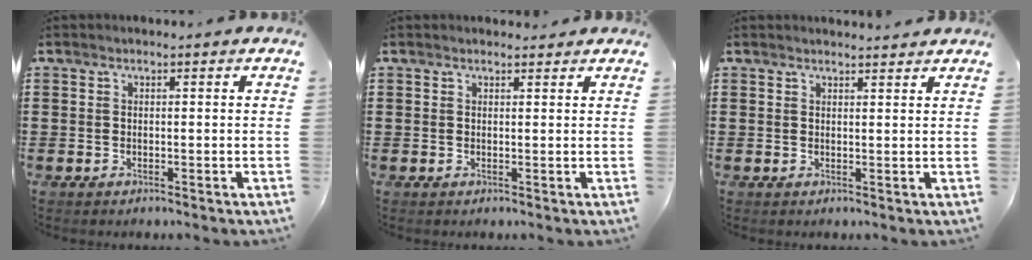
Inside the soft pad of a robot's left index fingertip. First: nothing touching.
{"total": 0.9, "force": [0.9, 0.3, 0.1], "torque": [-0.004, 0.002, 0.018]}
{"total": 1.5, "force": [1.5, 0.0, 0.2], "torque": [-0.007, -0.001, 0.030]}